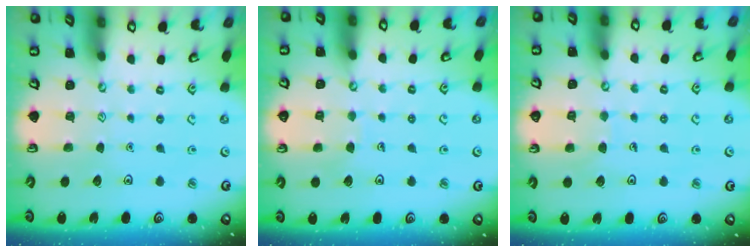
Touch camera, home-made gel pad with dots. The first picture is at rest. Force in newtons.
{"total": 4.1, "press": 4.1, "slide": 0.3}
{"total": 4.9, "press": 4.9, "slide": 0.4}